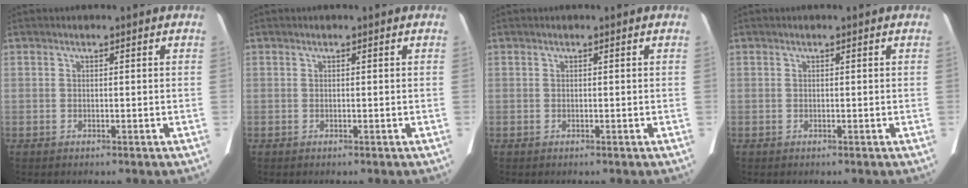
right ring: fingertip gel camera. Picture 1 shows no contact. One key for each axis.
{"total": 0.0}
{"total": 0.0}
{"total": 0.0}